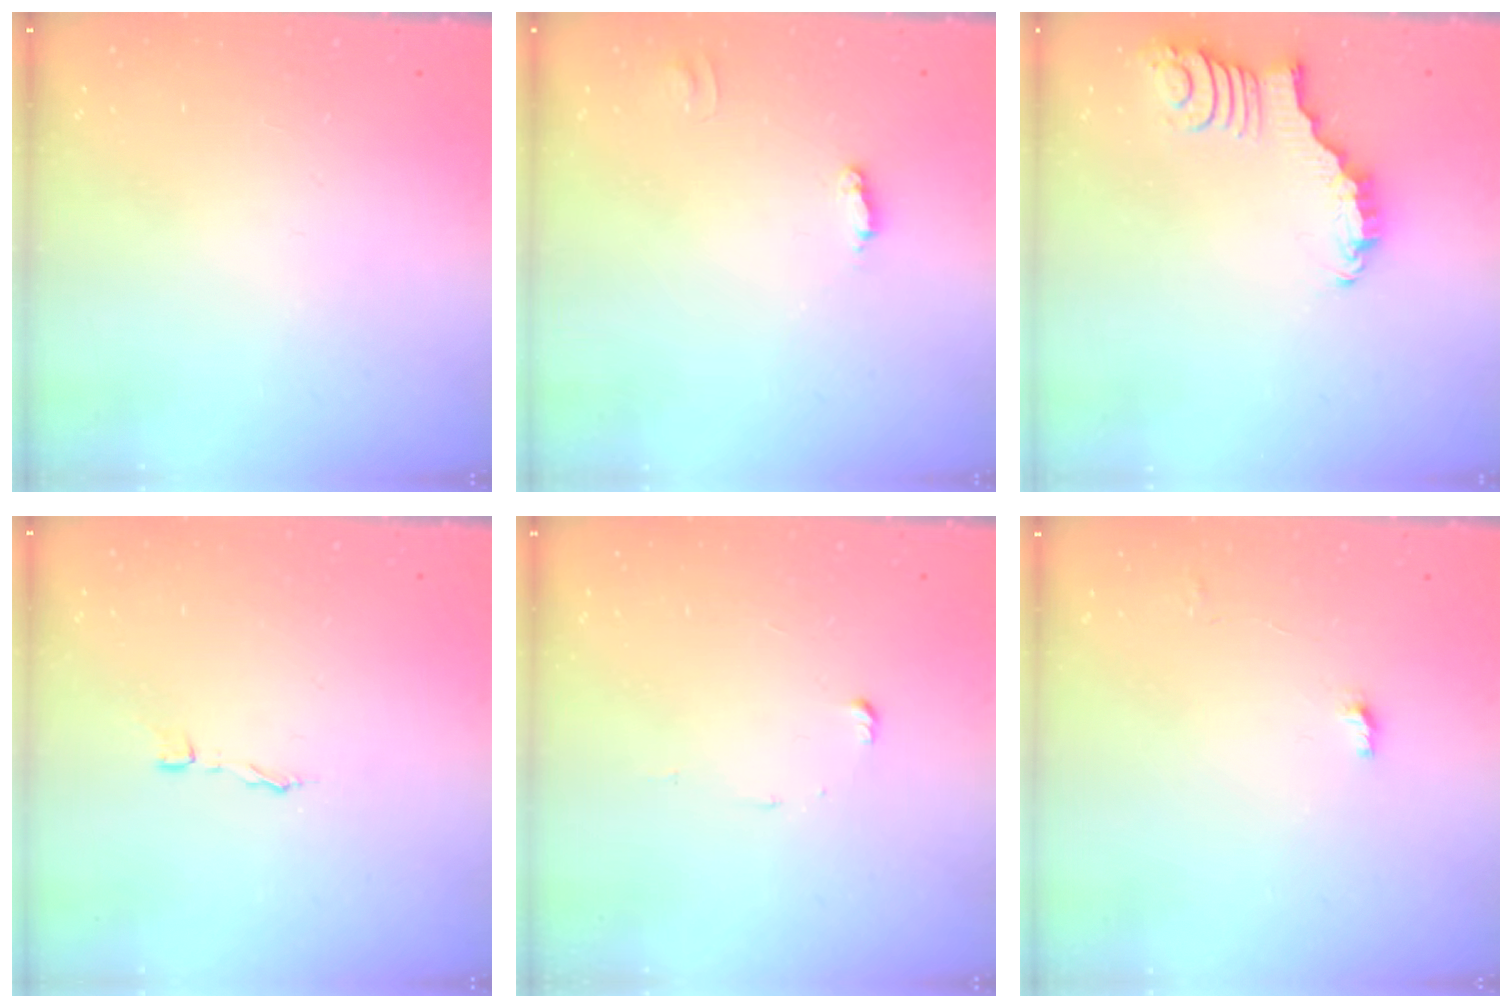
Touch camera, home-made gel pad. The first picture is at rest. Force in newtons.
{"total": 3.8, "press": 3.8, "slide": 0.3}
{"total": 2.8, "press": 2.8, "slide": 0.4}
{"total": 1.9, "press": 1.9, "slide": 0.1}
{"total": 5.4, "press": 5.4, "slide": 0.5}
{"total": 2.9, "press": 2.9, "slide": 0.1}